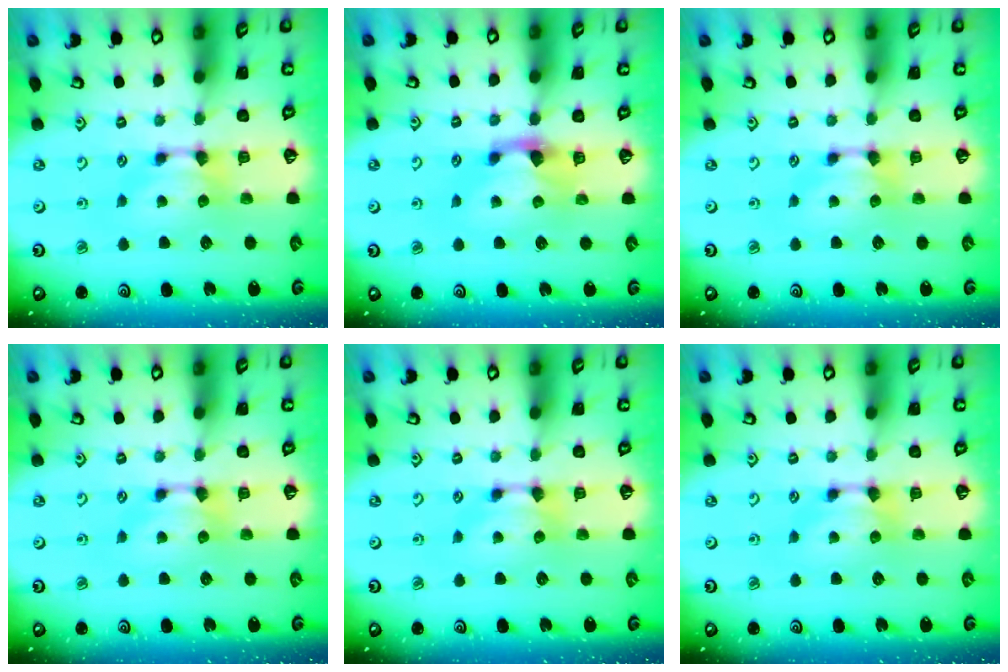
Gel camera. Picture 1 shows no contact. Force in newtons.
{"total": 1.5, "press": 1.2, "slide": 0.9}
{"total": 0.0}
{"total": 0.0}
{"total": 0.0}
{"total": 0.0}